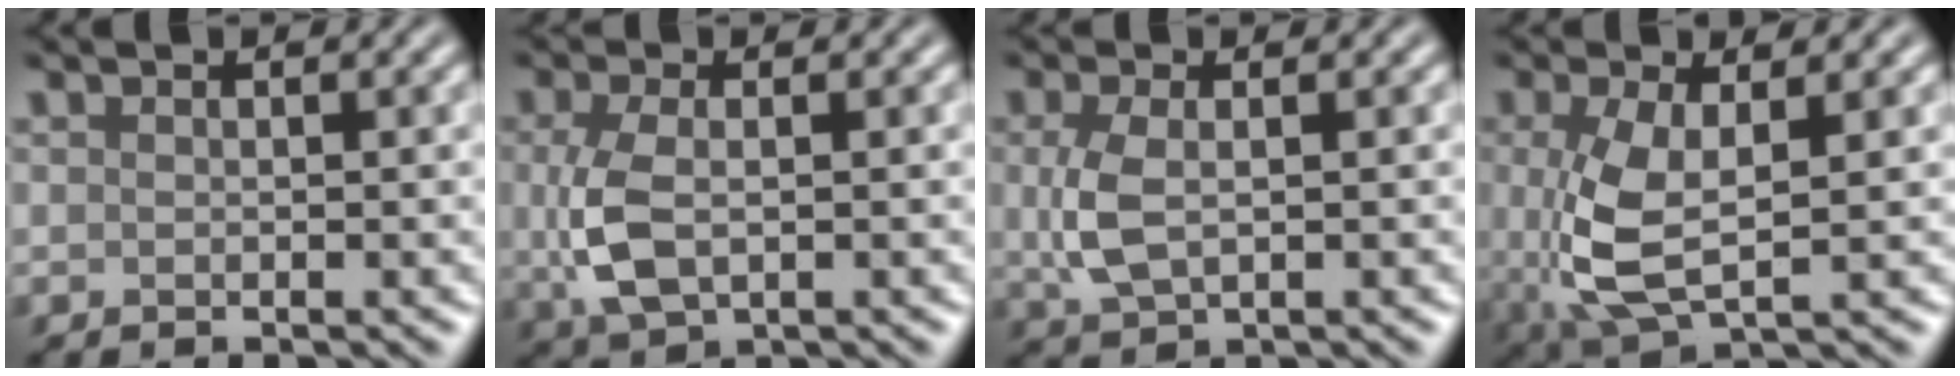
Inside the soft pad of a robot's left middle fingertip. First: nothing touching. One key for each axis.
{"total": 4.4, "fx": 0.0, "fy": 2.5, "fz": 3.6, "tx": -0.090, "ty": -0.001, "tz": 0.003}
{"total": 3.5, "fx": 0.3, "fy": 1.9, "fz": 2.9, "tx": -0.074, "ty": 0.001, "tz": 0.008}
{"total": 5.7, "fx": 0.3, "fy": 2.4, "fz": 5.2, "tx": -0.126, "ty": -0.009, "tz": 0.010}